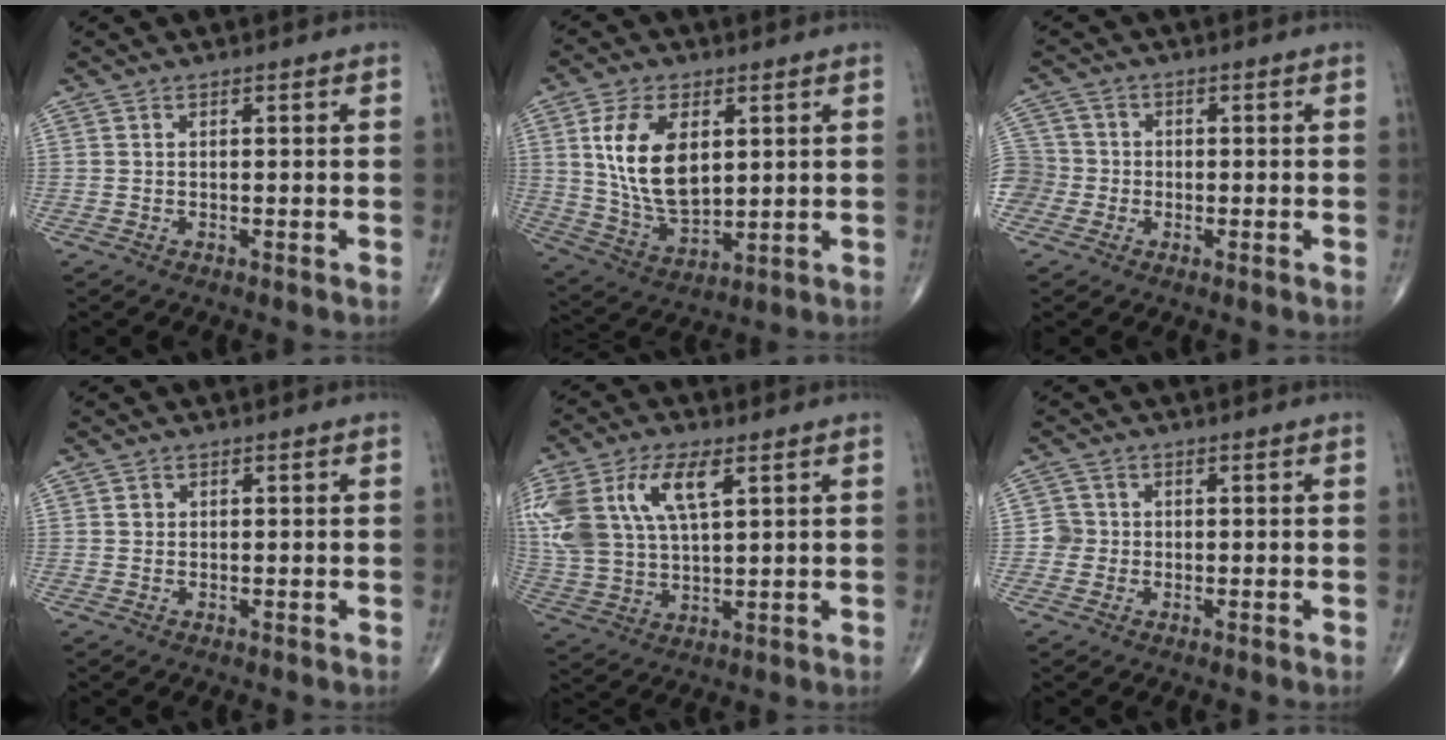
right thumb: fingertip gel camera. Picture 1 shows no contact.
{"total": 14.8, "force": [3.5, 8.4, 11.7], "torque": [-0.208, -0.017, 0.077]}
{"total": 6.8, "force": [-1.6, 6.5, 1.4], "torque": [-0.026, 0.019, -0.035]}
{"total": 0.9, "force": [0.2, 0.8, 0.3], "torque": [0.001, 0.001, 0.002]}
{"total": 18.3, "force": [6.9, 9.4, 14.2], "torque": [-0.324, 0.003, 0.136]}
{"total": 2.5, "force": [-0.2, 2.5, 0.1], "torque": [0.019, 0.009, -0.008]}